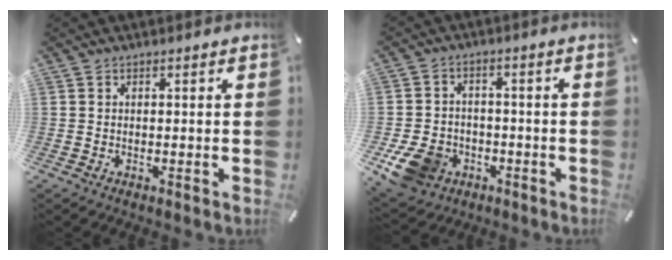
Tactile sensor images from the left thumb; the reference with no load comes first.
{"total": 10.1, "force": [-4.4, 7.9, 4.5], "torque": [-0.096, 0.030, -0.078]}